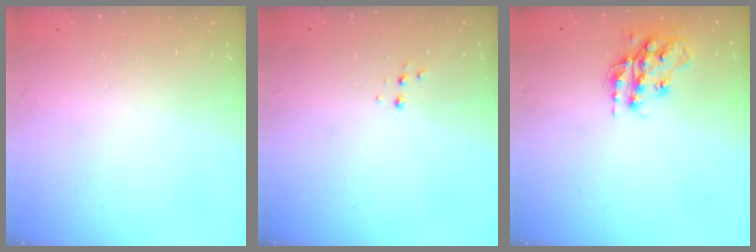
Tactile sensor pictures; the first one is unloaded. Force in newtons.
{"total": 4.1, "press": 4.0, "slide": 0.8}
{"total": 15.4, "press": 15.4, "slide": 1.0}